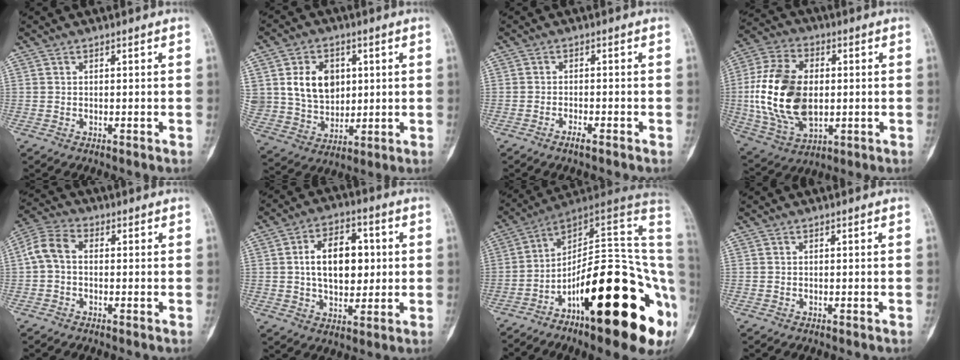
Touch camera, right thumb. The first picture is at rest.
{"total": 13.1, "force": [3.1, 9.9, 8.0], "torque": [-0.097, -0.014, 0.069]}
{"total": 2.1, "force": [-1.6, 0.5, 1.2], "torque": [-0.025, 0.007, -0.032]}
{"total": 20.5, "force": [-0.3, 13.0, 15.9], "torque": [-0.301, 0.000, 0.005]}
{"total": 6.6, "force": [-0.1, 4.7, 4.5], "torque": [-0.089, 0.022, -0.012]}
{"total": 13.0, "force": [1.3, 8.2, 10.0], "torque": [-0.123, 0.010, 0.023]}
{"total": 29.0, "force": [-9.2, 9.0, 26.0], "torque": [-0.307, 0.059, -0.137]}
{"total": 0.0}